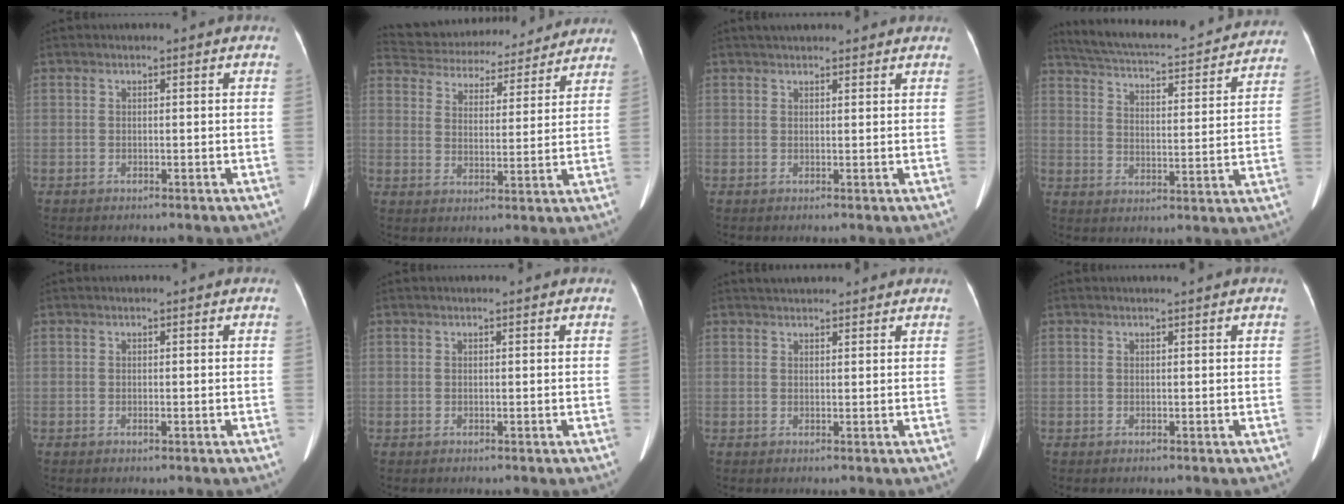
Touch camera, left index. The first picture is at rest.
{"total": 19.8, "force": [18.2, 5.6, 5.4], "torque": [-0.106, 0.028, 0.253]}
{"total": 6.6, "force": [5.9, 1.6, 2.5], "torque": [-0.037, 0.033, 0.080]}
{"total": 23.1, "force": [21.2, 3.7, 8.3], "torque": [-0.143, -0.016, 0.277]}
{"total": 0.6, "force": [0.3, 0.0, 0.5], "torque": [-0.010, 0.009, 0.004]}
{"total": 2.0, "force": [1.8, 0.2, 0.8], "torque": [-0.010, 0.019, 0.023]}
{"total": 7.2, "force": [6.7, 1.8, 2.1], "torque": [-0.030, 0.029, 0.086]}
{"total": 1.5, "force": [1.4, -0.4, 0.5], "torque": [-0.007, 0.006, 0.026]}